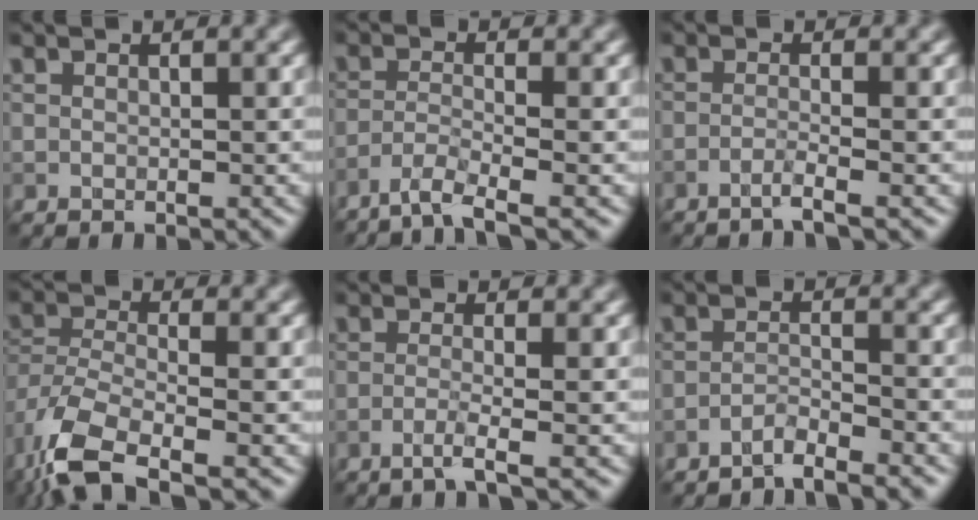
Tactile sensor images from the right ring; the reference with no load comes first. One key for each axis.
{"total": 3.5, "fx": -2.7, "fy": 0.4, "fz": 2.2, "tx": -0.040, "ty": -0.003, "tz": -0.062}
{"total": 1.7, "fx": -1.1, "fy": 0.1, "fz": 1.4, "tx": -0.016, "ty": 0.004, "tz": -0.034}
{"total": 8.2, "fx": -5.0, "fy": 3.5, "fz": 5.6, "tx": -0.117, "ty": -0.011, "tz": -0.102}
{"total": 2.2, "fx": -1.2, "fy": 0.1, "fz": 1.8, "tx": -0.027, "ty": 0.002, "tz": -0.038}
{"total": 2.3, "fx": -2.1, "fy": 0.1, "fz": 1.0, "tx": -0.012, "ty": 0.002, "tz": -0.049}